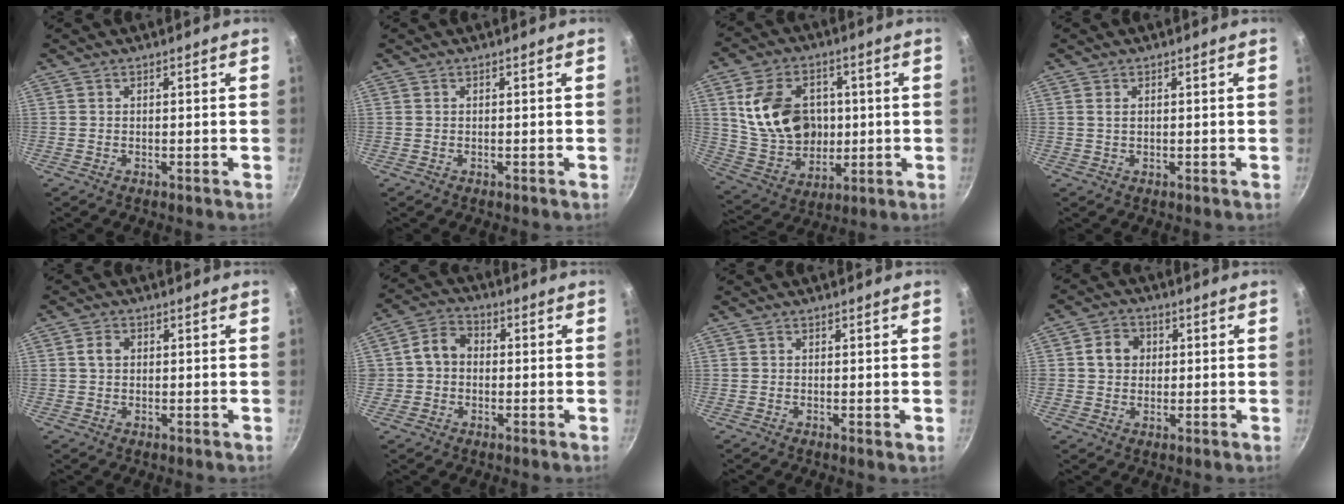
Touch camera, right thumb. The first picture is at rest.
{"total": 0.0}
{"total": 17.4, "force": [2.6, 13.3, 10.9], "torque": [-0.168, -0.002, 0.060]}
{"total": 1.1, "force": [0.4, 0.6, 0.8], "torque": [-0.015, 0.002, 0.006]}
{"total": 2.6, "force": [0.5, 2.0, 1.5], "torque": [-0.018, 0.006, 0.006]}
{"total": 6.4, "force": [-0.1, 5.5, 3.2], "torque": [-0.026, 0.019, -0.014]}
{"total": 0.6, "force": [0.0, 0.1, 0.6], "torque": [-0.010, -0.004, -0.001]}
{"total": 5.5, "force": [0.9, 4.9, 2.4], "torque": [-0.010, 0.008, 0.008]}